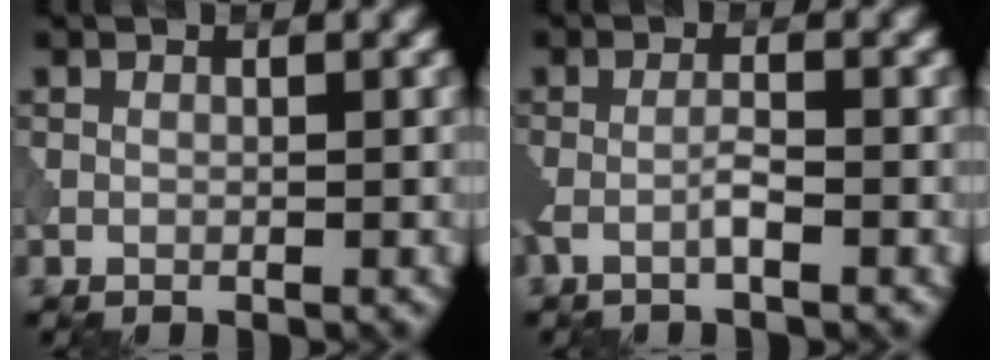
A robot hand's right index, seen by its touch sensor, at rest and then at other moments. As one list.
[{"total": 1.7, "force": [-0.6, 0.2, 1.6], "torque": [-0.029, 0.005, -0.017]}]